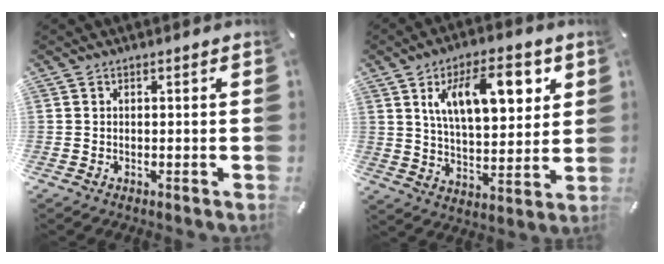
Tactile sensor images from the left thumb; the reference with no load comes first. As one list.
[{"total": 15.4, "force": [6.9, 7.4, 11.7], "torque": [-0.181, -0.012, 0.115]}]